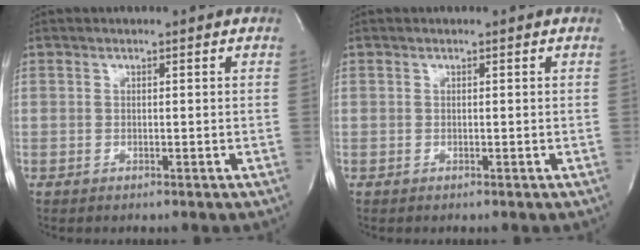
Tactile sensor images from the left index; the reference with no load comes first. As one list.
[{"total": 0.0}]